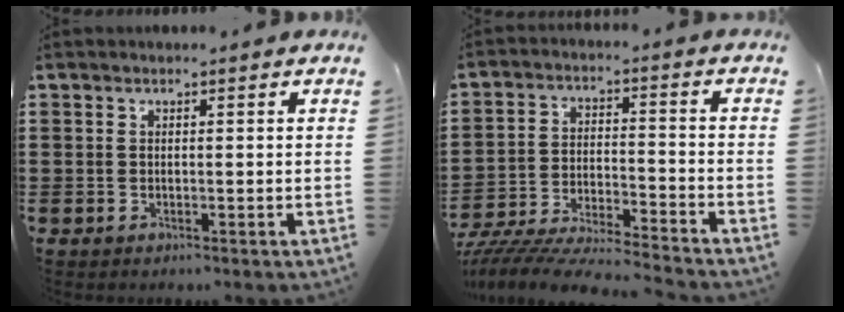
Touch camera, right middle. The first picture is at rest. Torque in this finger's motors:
{"motor_torque": [1.37, -0.77, 0.61, 0.13]}